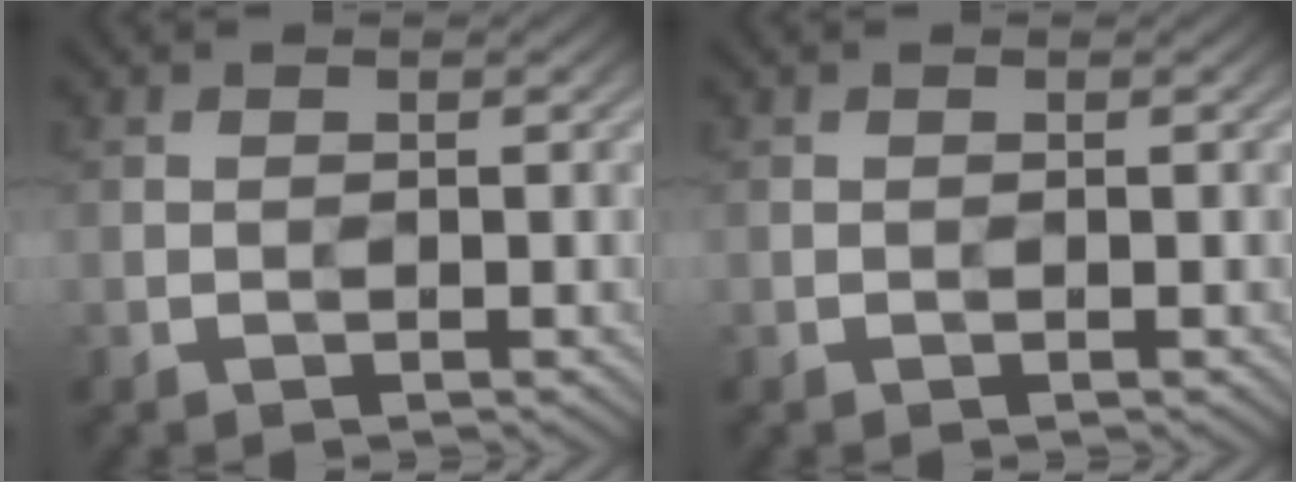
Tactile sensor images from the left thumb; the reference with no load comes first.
{"total": 0.0}